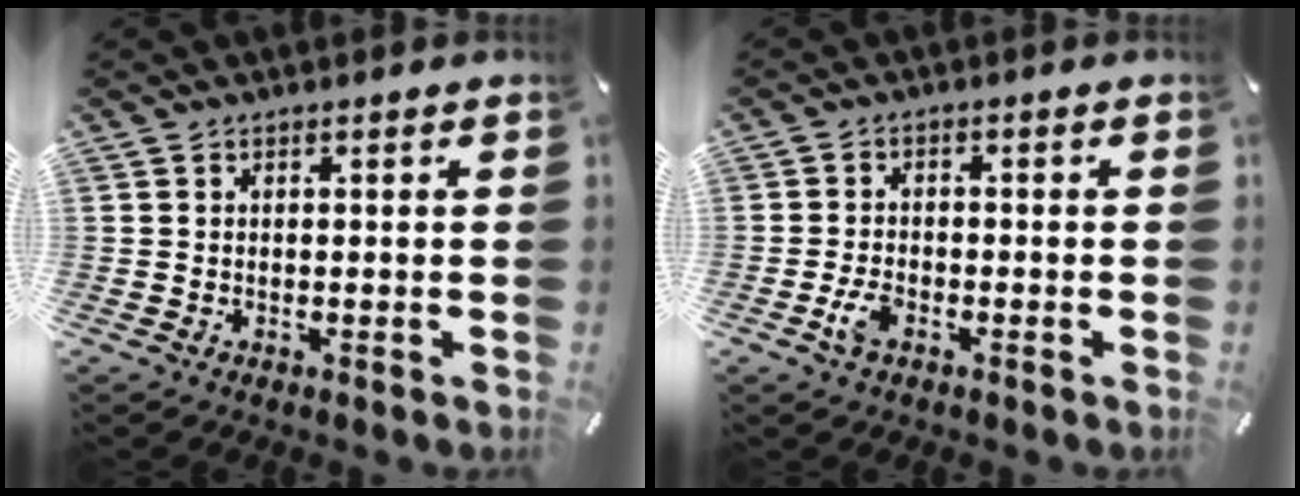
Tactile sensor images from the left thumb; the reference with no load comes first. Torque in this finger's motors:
{"motor_torque": [-0.02, 0.37, 0.01, 0.00, 0.06]}